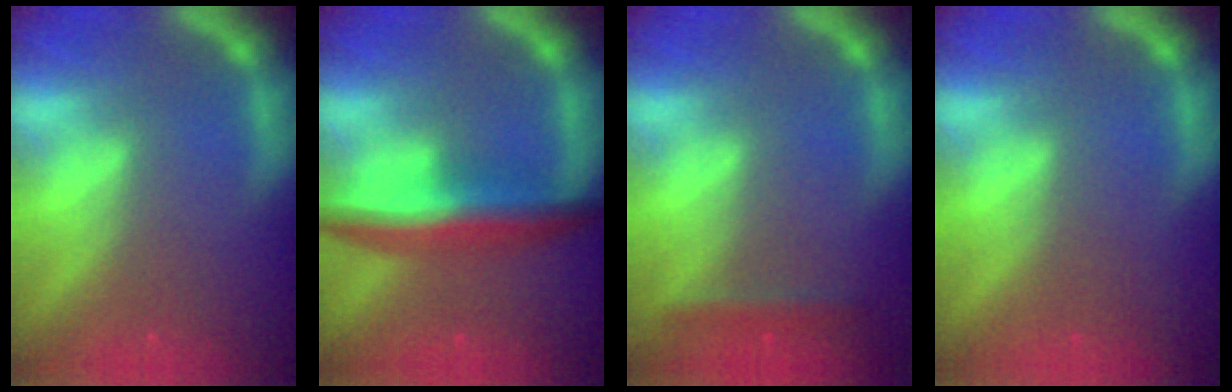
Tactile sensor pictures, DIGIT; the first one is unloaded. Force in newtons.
{"total": 6.6}
{"total": 1.9}
{"total": 0.0}